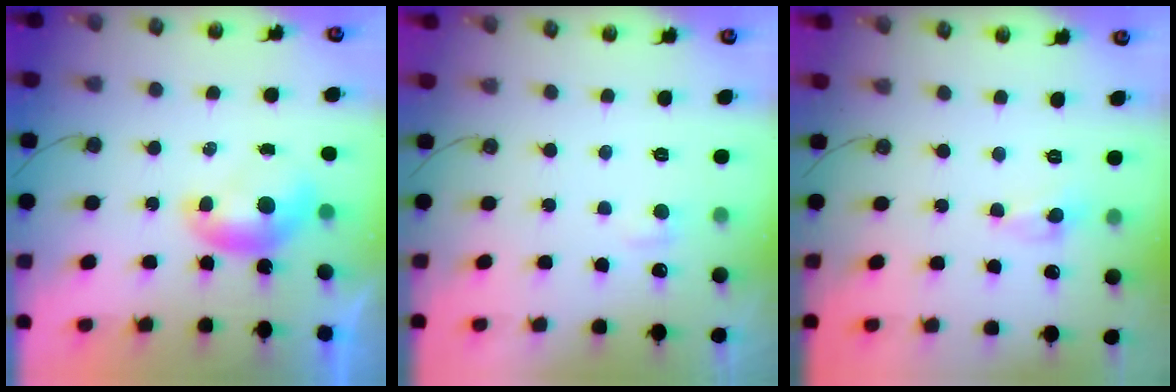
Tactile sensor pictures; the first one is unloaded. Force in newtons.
{"total": 1.1, "press": 0.9, "slide": 0.6}
{"total": 0.6, "press": 0.5, "slide": 0.4}